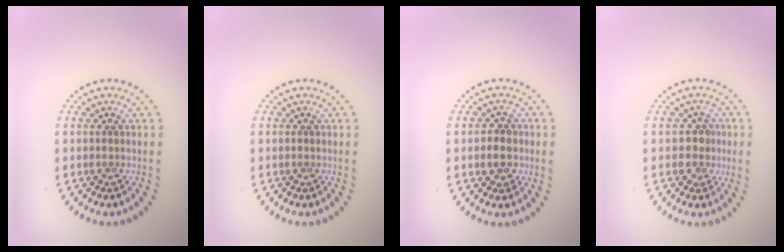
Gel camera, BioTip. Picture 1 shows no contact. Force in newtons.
{"total": 0.0}
{"total": 1.8, "press": 1.7, "slide": 0.5}
{"total": 1.8, "press": 1.5, "slide": 0.9}